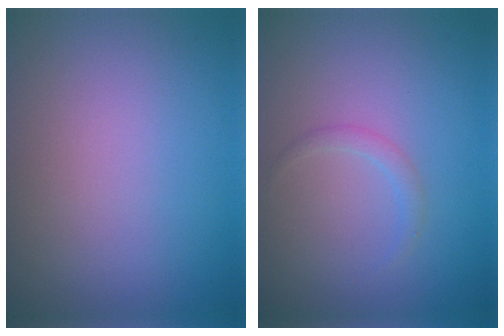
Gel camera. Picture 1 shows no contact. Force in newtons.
{"total": 1.0, "press": 1.0, "slide": 0.0}